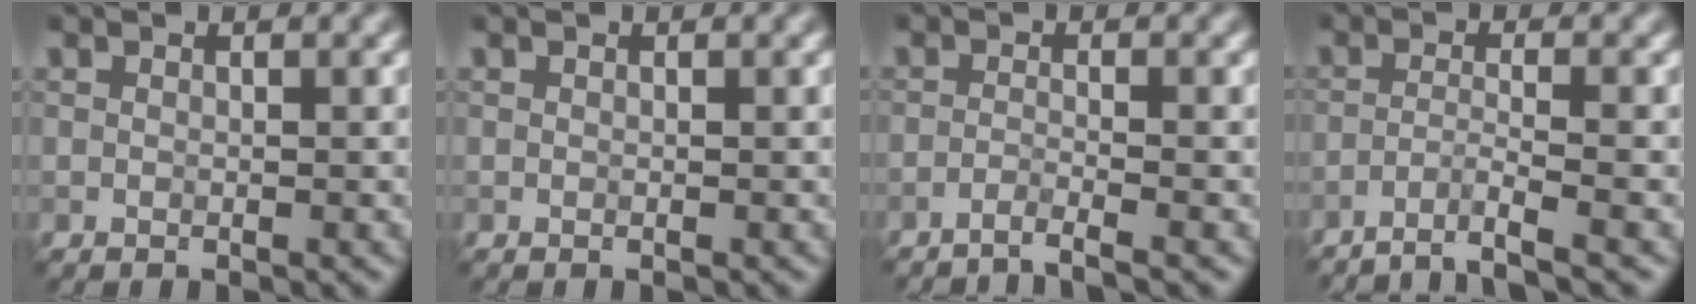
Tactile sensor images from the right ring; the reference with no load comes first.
{"total": 0.0}
{"total": 1.8, "force": [-1.4, 0.1, 1.2], "torque": [-0.012, 0.001, -0.042]}
{"total": 2.9, "force": [-2.1, 0.2, 2.0], "torque": [-0.026, 0.005, -0.054]}